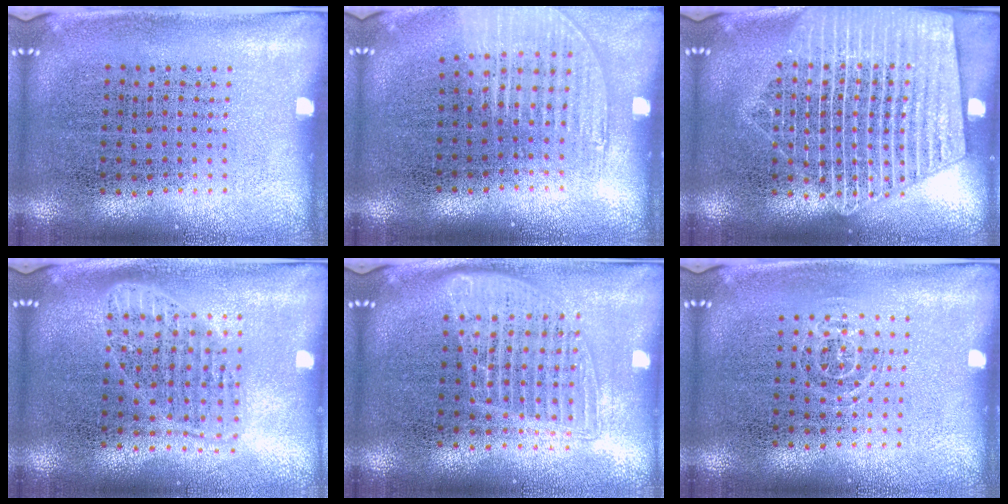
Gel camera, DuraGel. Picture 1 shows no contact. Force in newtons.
{"total": 1.1, "press": 1.1, "slide": 0.4}
{"total": 3.8, "press": 3.8, "slide": 0.4}
{"total": 1.7, "press": 1.4, "slide": 0.9}
{"total": 1.5, "press": 1.3, "slide": 0.7}
{"total": 0.8, "press": 0.6, "slide": 0.6}